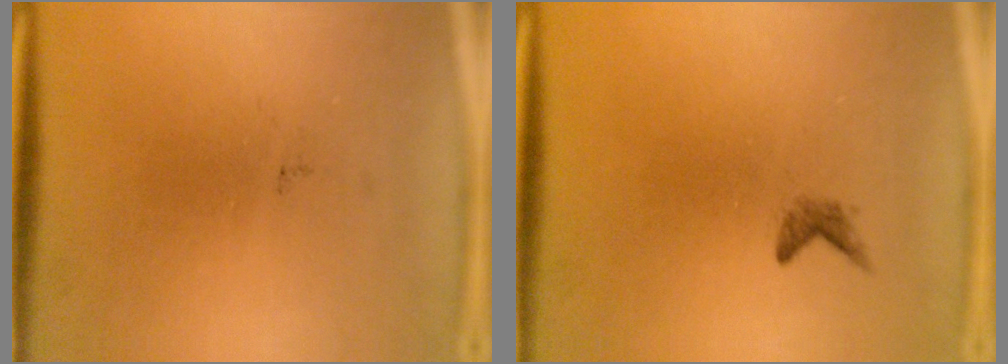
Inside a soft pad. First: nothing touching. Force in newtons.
{"total": 0.9}